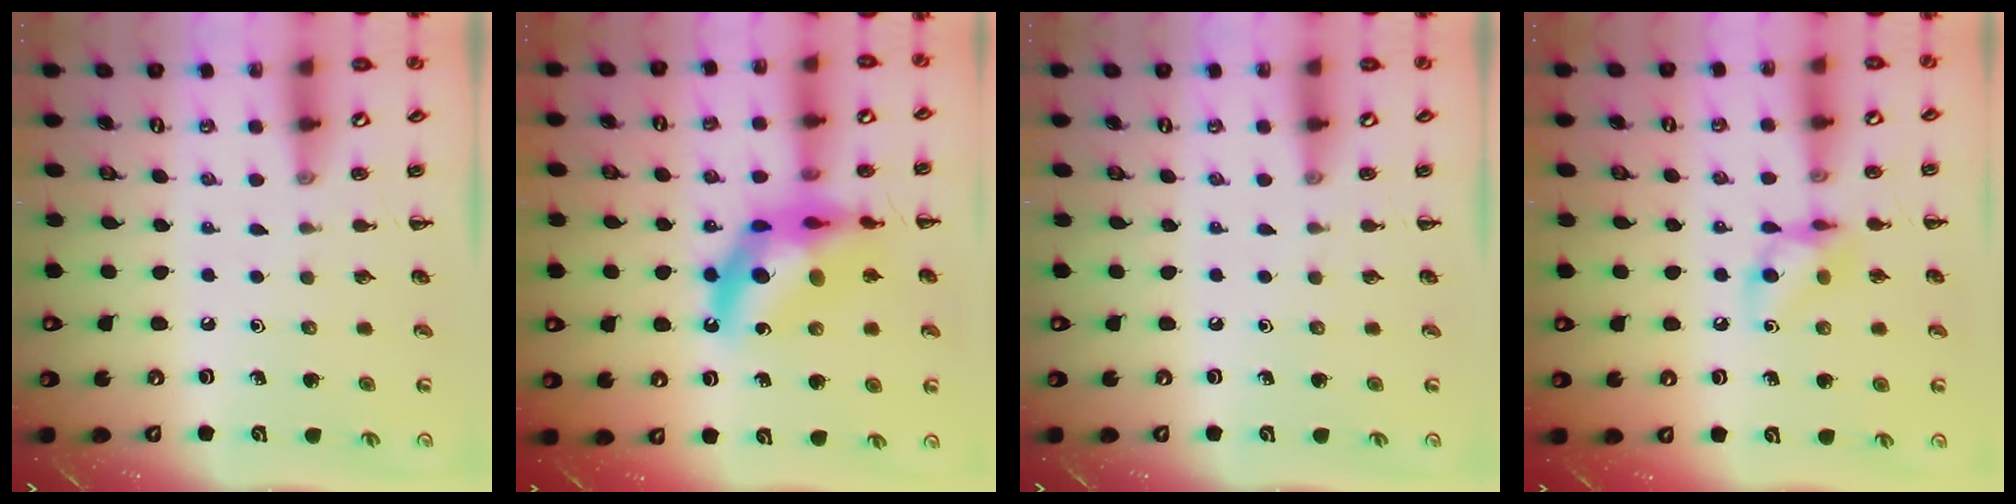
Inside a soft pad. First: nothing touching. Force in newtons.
{"total": 16.2, "press": 15.6, "slide": 4.4}
{"total": 0.0}
{"total": 8.7, "press": 8.7, "slide": 0.6}